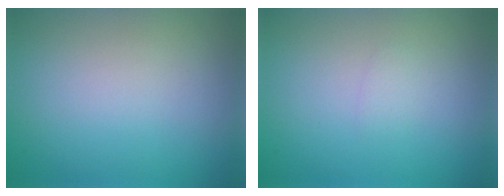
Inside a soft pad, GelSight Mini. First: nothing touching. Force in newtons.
{"total": 0.7, "press": 0.7, "slide": 0.0}